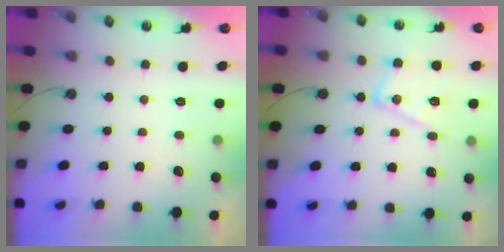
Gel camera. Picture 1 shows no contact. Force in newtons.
{"total": 13.9, "press": 13.8, "slide": 1.1}